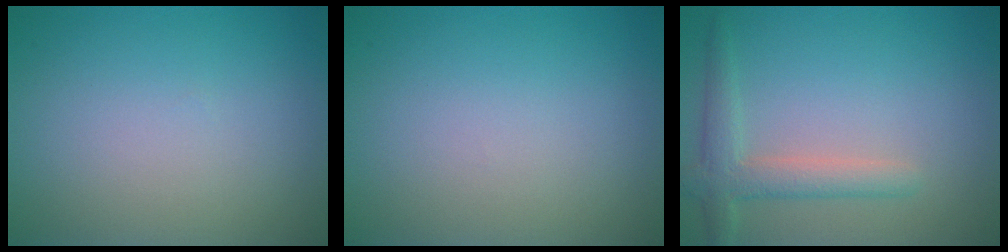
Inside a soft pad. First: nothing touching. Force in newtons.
{"total": 0.0}
{"total": 3.0, "press": 3.0, "slide": 0.2}